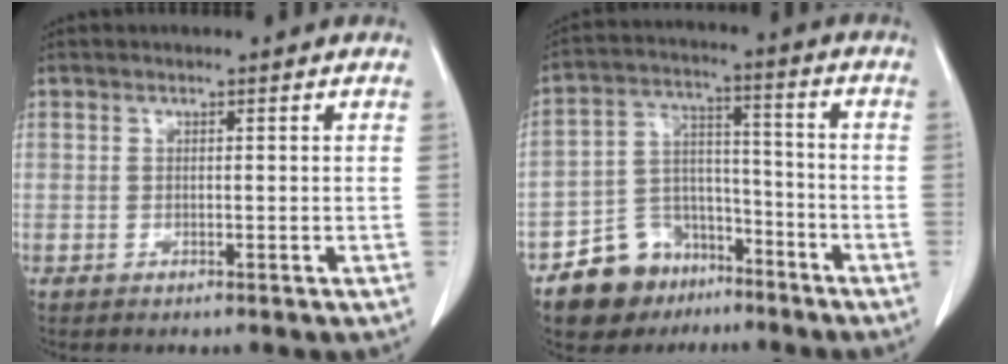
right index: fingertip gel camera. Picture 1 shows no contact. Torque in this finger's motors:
{"motor_torque": [0.18, -0.10, -0.20, -0.10]}